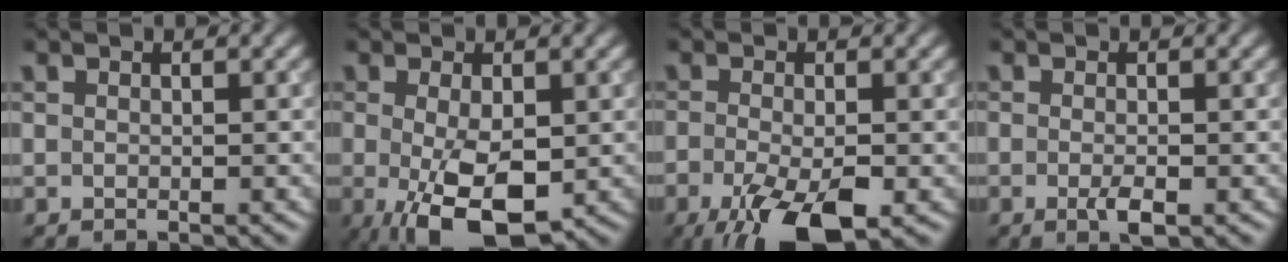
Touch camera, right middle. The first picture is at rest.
{"total": 6.5, "force": [-1.4, 2.7, 5.8], "torque": [-0.114, -0.015, -0.019]}
{"total": 8.1, "force": [-4.1, 3.0, 6.3], "torque": [-0.129, -0.021, -0.069]}
{"total": 2.0, "force": [-0.8, 0.5, 1.7], "torque": [-0.034, -0.009, -0.016]}